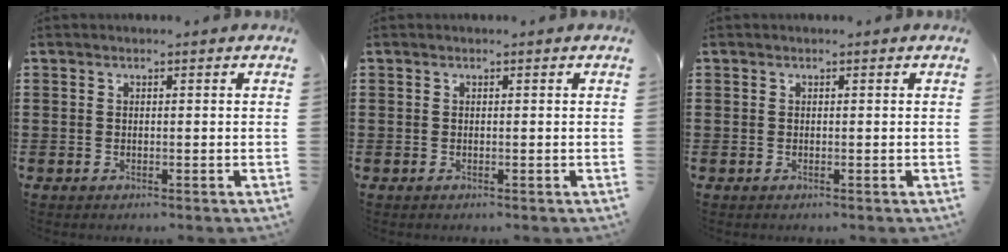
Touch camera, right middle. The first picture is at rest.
{"total": 0.0}
{"total": 0.0}